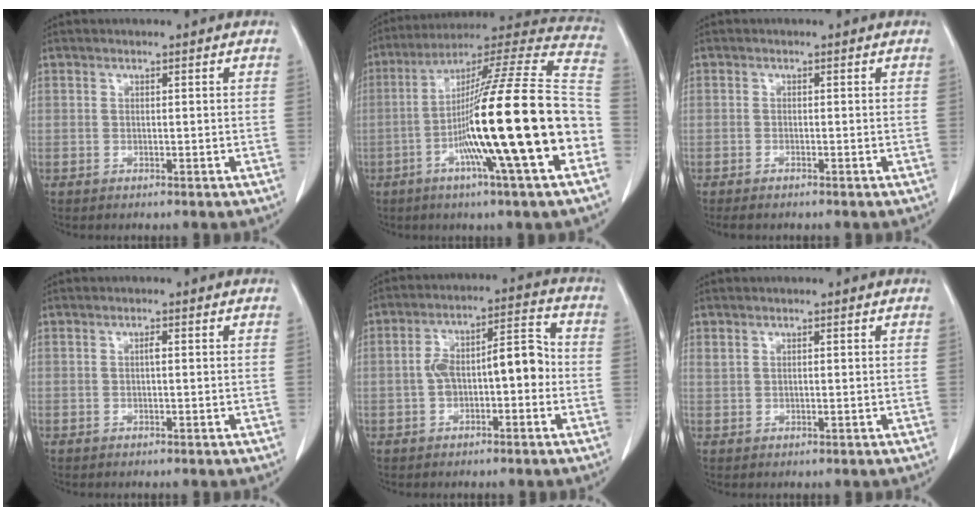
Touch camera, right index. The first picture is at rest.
{"total": 26.0, "force": [-6.7, -0.3, 25.2], "torque": [-0.356, -0.009, -0.128]}
{"total": 1.8, "force": [-1.5, 0.1, 0.9], "torque": [-0.012, -0.002, -0.020]}
{"total": 0.7, "force": [0.0, 0.1, 0.7], "torque": [-0.012, 0.001, 0.000]}
{"total": 9.2, "force": [-1.1, 3.5, 8.4], "torque": [-0.146, 0.044, -0.017]}
{"total": 0.8, "force": [0.5, 0.3, 0.6], "torque": [-0.017, 0.004, 0.014]}